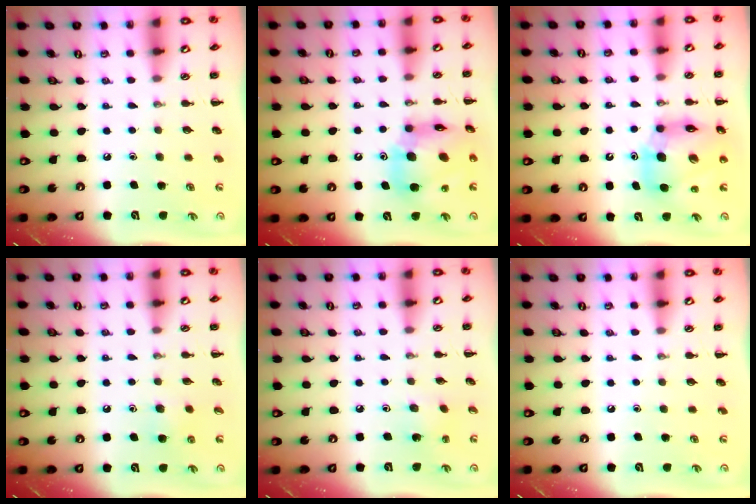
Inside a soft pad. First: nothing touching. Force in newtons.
{"total": 15.2, "press": 14.4, "slide": 4.8}
{"total": 12.2, "press": 11.7, "slide": 3.3}
{"total": 3.9, "press": 3.6, "slide": 1.5}
{"total": 1.7, "press": 1.6, "slide": 0.6}
{"total": 0.0}